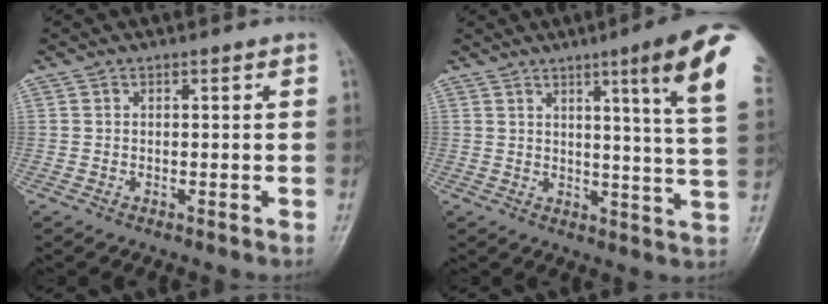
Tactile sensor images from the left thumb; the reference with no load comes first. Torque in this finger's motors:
{"motor_torque": [0.82, 0.50, 1.45, -1.33, 0.18]}